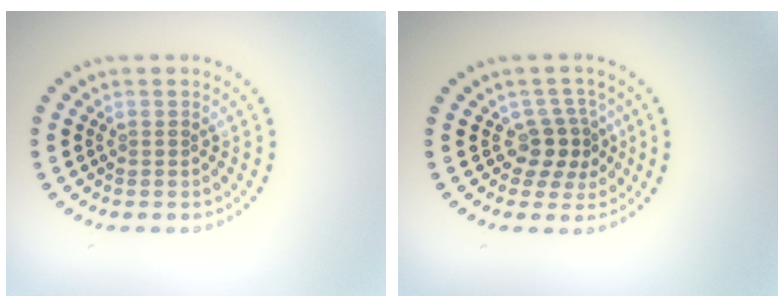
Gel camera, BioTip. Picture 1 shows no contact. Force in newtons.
{"total": 2.6, "press": 2.1, "slide": 1.6}